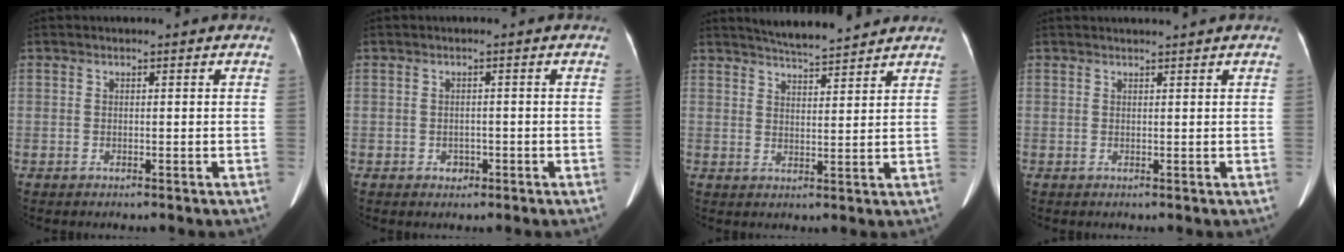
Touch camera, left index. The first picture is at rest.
{"total": 1.3, "force": [-0.6, 1.0, 0.4], "torque": [-0.006, 0.003, -0.006]}
{"total": 7.5, "force": [7.2, 0.0, 2.4], "torque": [-0.047, 0.011, 0.110]}
{"total": 1.9, "force": [1.8, -0.5, 0.6], "torque": [-0.006, 0.009, 0.030]}